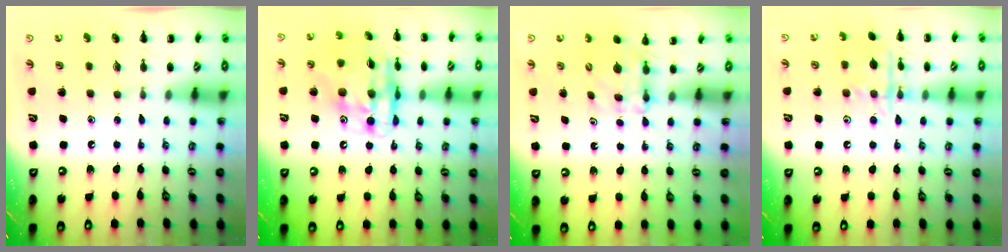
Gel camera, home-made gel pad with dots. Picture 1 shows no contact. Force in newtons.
{"total": 16.5, "press": 16.0, "slide": 4.0}
{"total": 4.7, "press": 4.7, "slide": 0.5}
{"total": 12.0, "press": 12.0, "slide": 0.7}